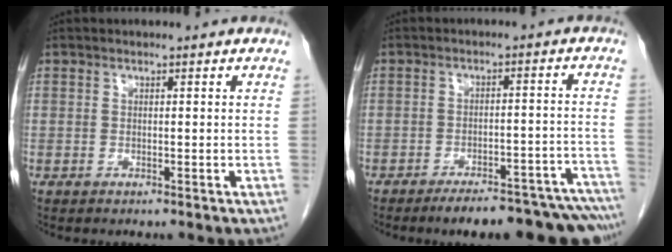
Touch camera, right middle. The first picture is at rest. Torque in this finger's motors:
{"motor_torque": [0.99, -1.15, 0.31, 0.09]}